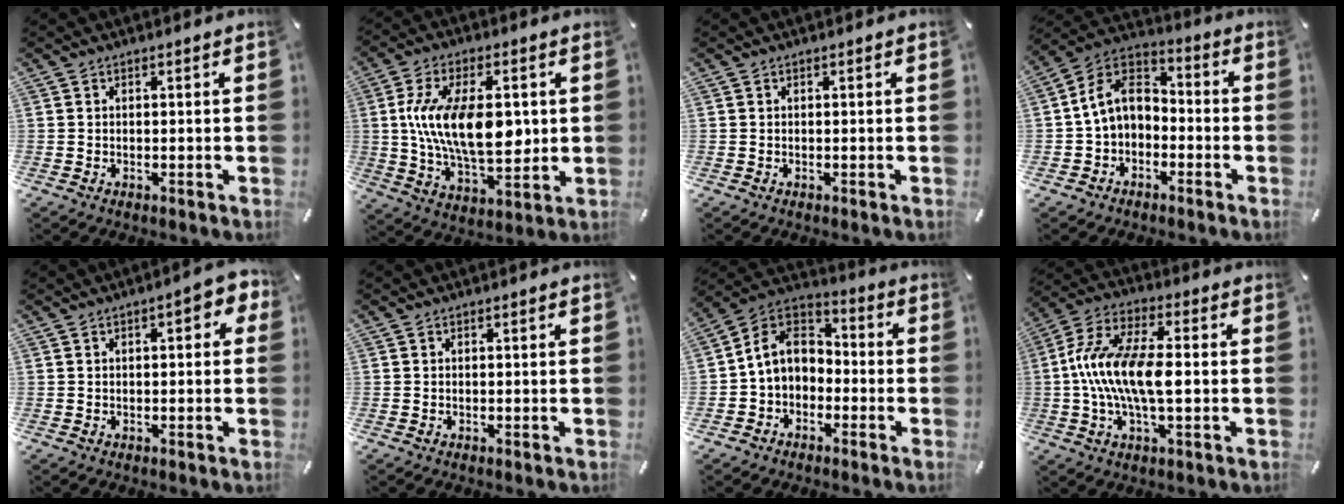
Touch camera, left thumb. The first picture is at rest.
{"total": 17.4, "force": [1.9, 8.9, 14.9], "torque": [-0.280, -0.004, 0.030]}
{"total": 0.0}
{"total": 9.8, "force": [-0.7, 7.7, 5.9], "torque": [-0.145, 0.013, -0.020]}
{"total": 5.2, "force": [0.8, 2.4, 4.6], "torque": [-0.061, 0.005, 0.009]}
{"total": 0.0}
{"total": 8.3, "force": [-0.5, 7.4, 3.7], "torque": [-0.099, 0.011, -0.013]}
{"total": 14.2, "force": [-1.2, 5.5, 13.0], "torque": [-0.270, -0.005, -0.025]}